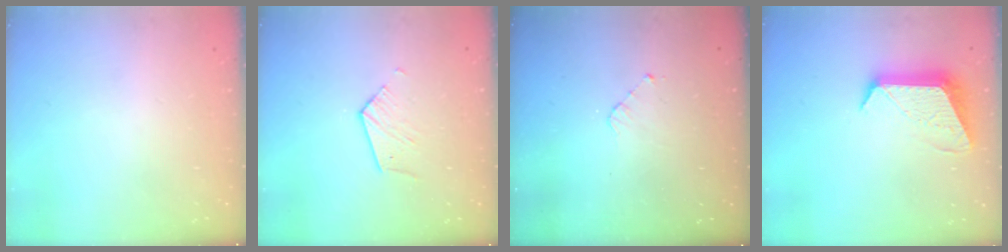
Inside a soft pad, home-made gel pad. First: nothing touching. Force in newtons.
{"total": 5.0, "press": 5.0, "slide": 0.6}
{"total": 2.8, "press": 2.8, "slide": 0.2}
{"total": 11.6, "press": 11.5, "slide": 0.7}